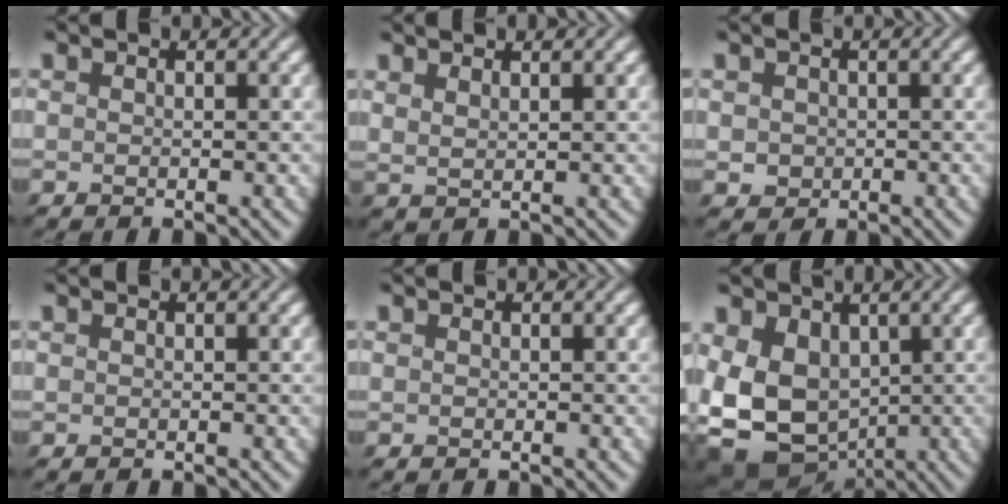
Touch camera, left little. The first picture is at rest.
{"total": 2.0, "force": [1.4, 0.7, 1.3], "torque": [-0.005, 0.006, 0.009]}
{"total": 1.2, "force": [-0.1, 1.2, 0.4], "torque": [-0.008, -0.005, 0.001]}
{"total": 0.0}
{"total": 0.0}
{"total": 9.2, "force": [-1.4, 6.9, 6.0], "torque": [-0.139, -0.023, -0.018]}